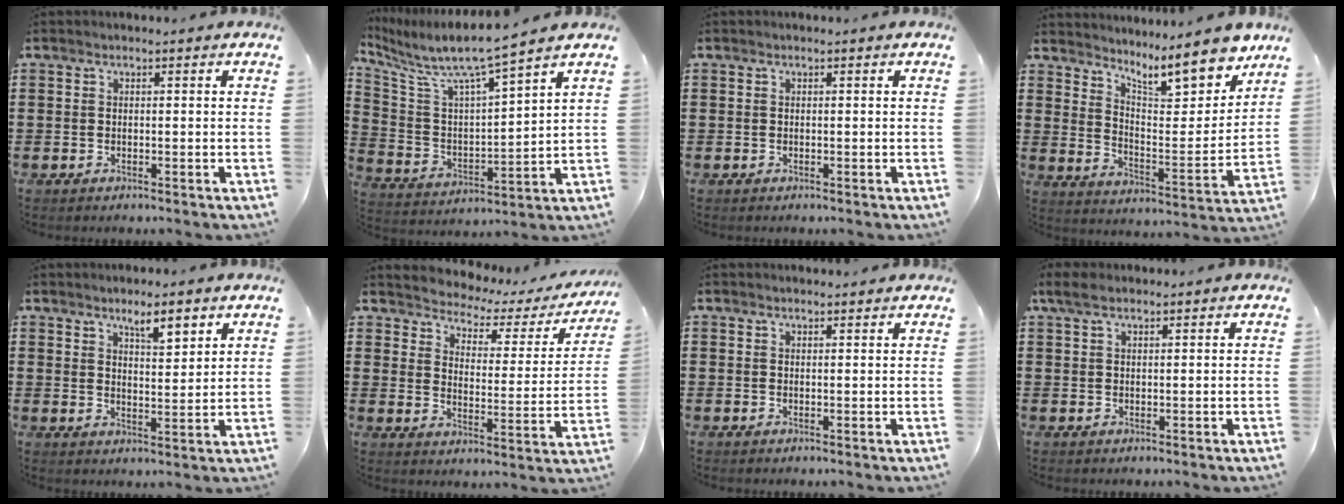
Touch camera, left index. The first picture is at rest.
{"total": 7.0, "force": [6.1, 0.3, 3.5], "torque": [-0.098, -0.046, 0.095]}
{"total": 0.0}
{"total": 10.8, "force": [9.1, 2.4, 5.3], "torque": [-0.083, -0.061, 0.154]}
{"total": 4.9, "force": [3.7, 1.3, 3.0], "torque": [-0.043, -0.012, 0.060]}
{"total": 2.6, "force": [2.3, 1.1, 0.4], "torque": [-0.030, -0.021, 0.028]}
{"total": 1.0, "force": [1.0, 0.0, 0.2], "torque": [-0.005, -0.001, 0.020]}
{"total": 2.5, "force": [1.5, 0.8, 1.8], "torque": [-0.038, 0.004, 0.027]}